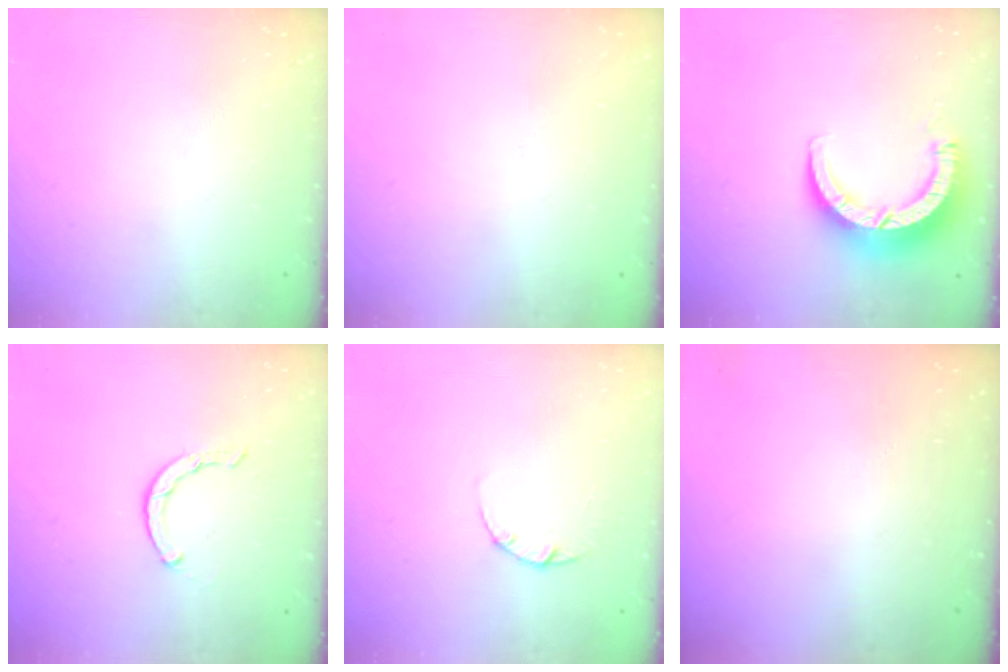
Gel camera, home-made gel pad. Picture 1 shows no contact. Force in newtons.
{"total": 2.4, "press": 2.4, "slide": 0.2}
{"total": 9.1, "press": 9.1, "slide": 1.1}
{"total": 1.7, "press": 1.6, "slide": 0.3}
{"total": 2.2, "press": 2.2, "slide": 0.3}
{"total": 0.0}